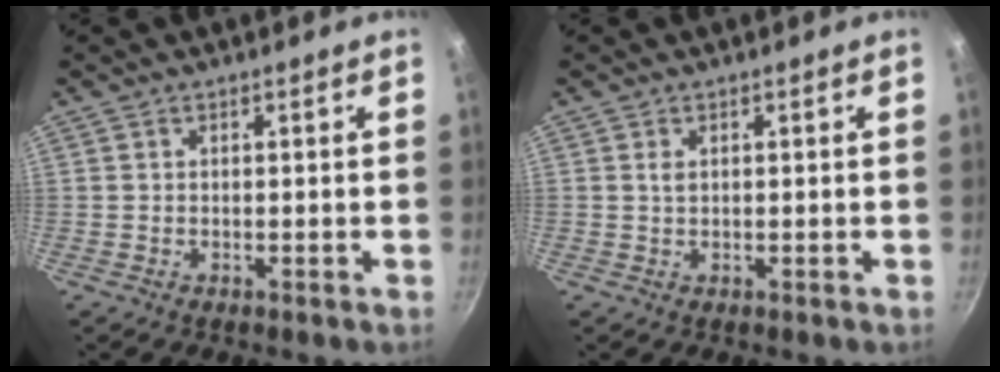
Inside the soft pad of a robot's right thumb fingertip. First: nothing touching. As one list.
[{"total": 1.1, "force": [0.4, 0.7, 0.8], "torque": [-0.014, 0.000, 0.007]}]